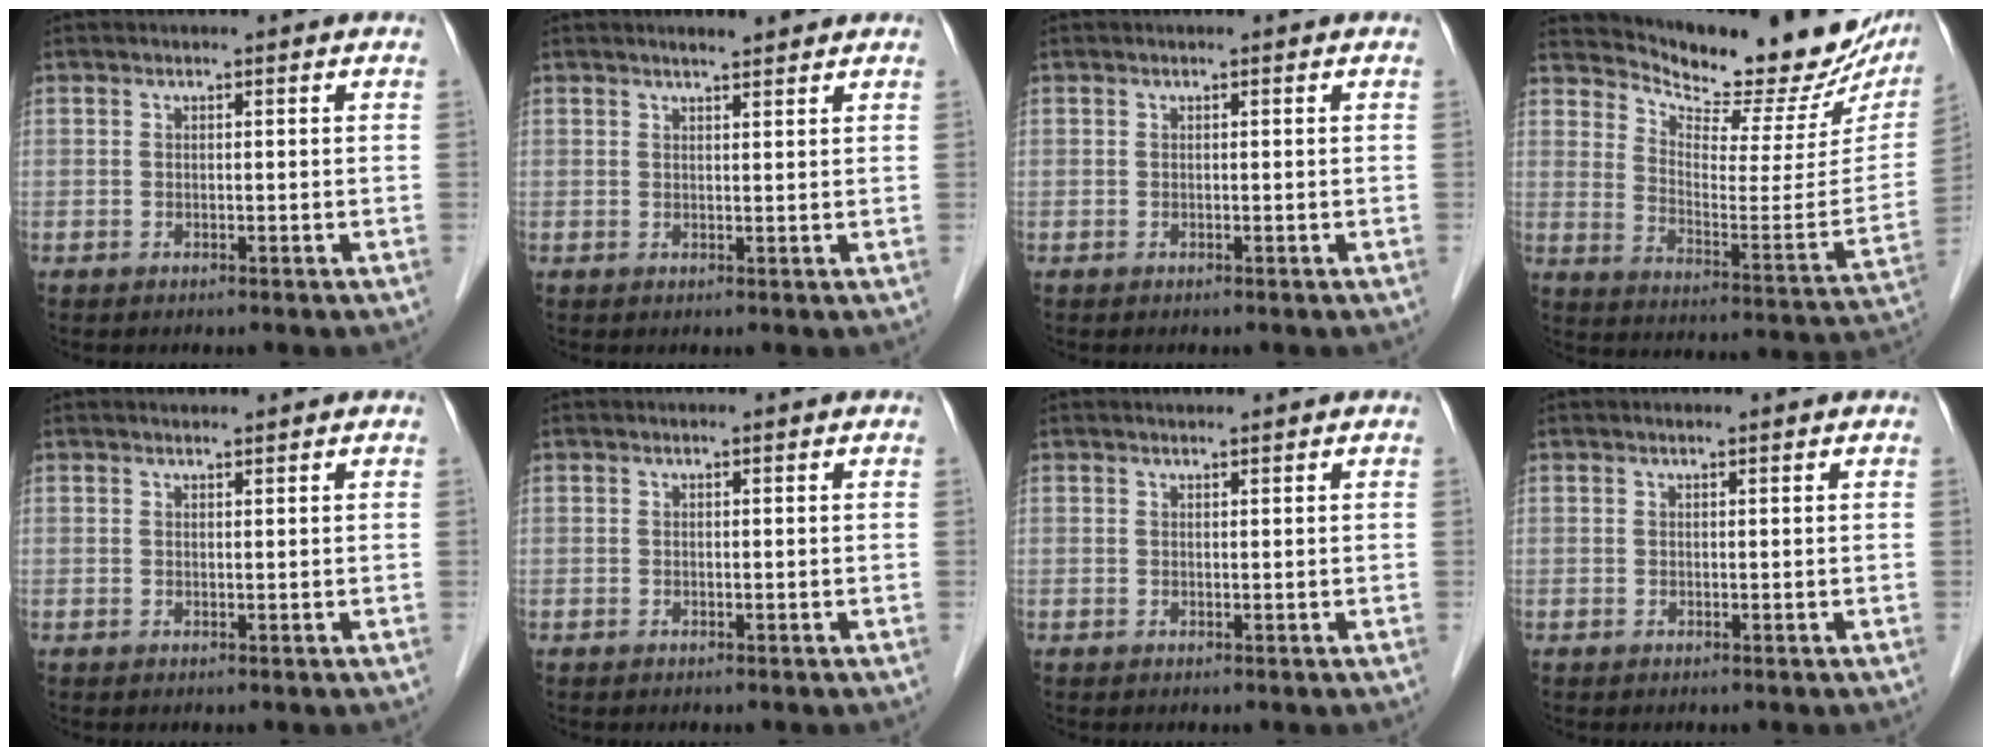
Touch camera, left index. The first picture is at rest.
{"total": 2.6, "force": [2.3, 0.2, 1.2], "torque": [-0.021, 0.009, 0.036]}
{"total": 0.0}
{"total": 21.1, "force": [19.1, 5.2, 7.3], "torque": [-0.107, -0.059, 0.251]}
{"total": 1.2, "force": [1.1, 0.0, 0.3], "torque": [-0.008, 0.009, 0.023]}
{"total": 0.0}
{"total": 1.2, "force": [1.1, 0.0, 0.5], "torque": [-0.009, 0.009, 0.021]}
{"total": 0.7, "force": [0.6, 0.0, 0.3], "torque": [-0.011, 0.008, 0.012]}